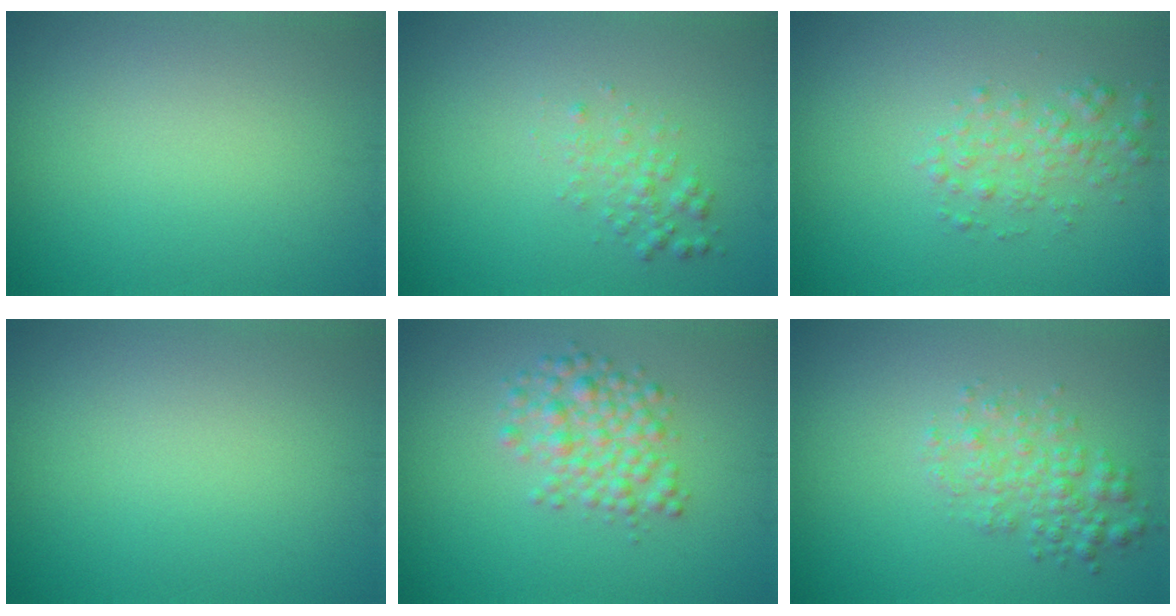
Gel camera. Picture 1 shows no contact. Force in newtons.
{"total": 1.7, "press": 1.7, "slide": 0.0}
{"total": 2.2, "press": 2.2, "slide": 0.0}
{"total": 0.0}
{"total": 3.6, "press": 3.6, "slide": 0.1}
{"total": 2.8, "press": 2.8, "slide": 0.1}